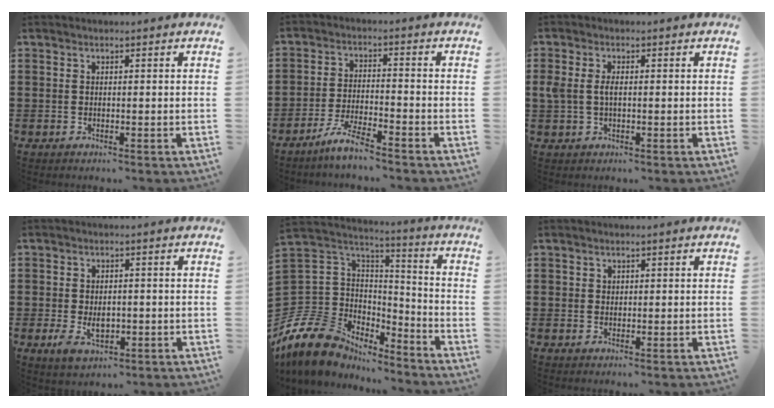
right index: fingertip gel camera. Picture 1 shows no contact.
{"total": 5.3, "force": [-4.6, -0.2, 2.5], "torque": [-0.064, -0.011, -0.091]}
{"total": 2.6, "force": [0.1, 1.4, 2.2], "torque": [-0.060, 0.000, -0.005]}
{"total": 3.9, "force": [-0.7, 2.4, 3.0], "torque": [-0.056, -0.002, -0.016]}
{"total": 12.7, "force": [-8.8, 8.4, 4.0], "torque": [-0.131, 0.017, -0.165]}
{"total": 0.8, "force": [0.4, 0.7, 0.1], "torque": [-0.005, 0.002, 0.009]}